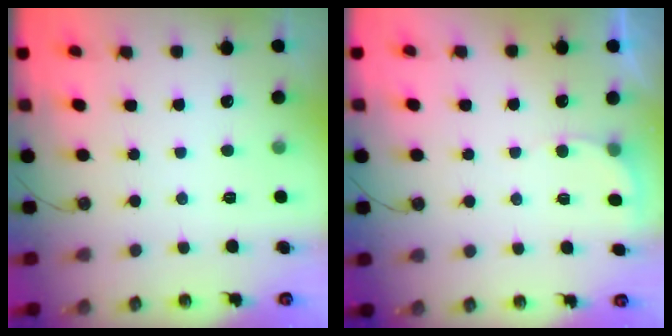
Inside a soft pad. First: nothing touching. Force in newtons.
{"total": 3.1, "press": 2.8, "slide": 1.3}